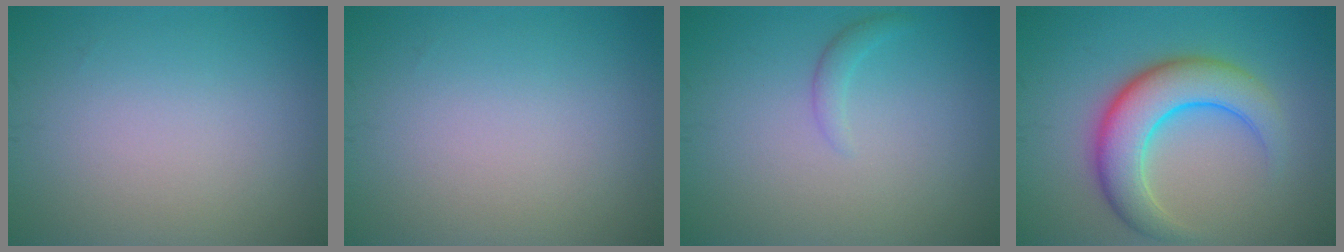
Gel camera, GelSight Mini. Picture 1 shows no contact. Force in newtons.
{"total": 0.0}
{"total": 1.1, "press": 1.1, "slide": 0.1}
{"total": 6.9, "press": 6.9, "slide": 0.2}